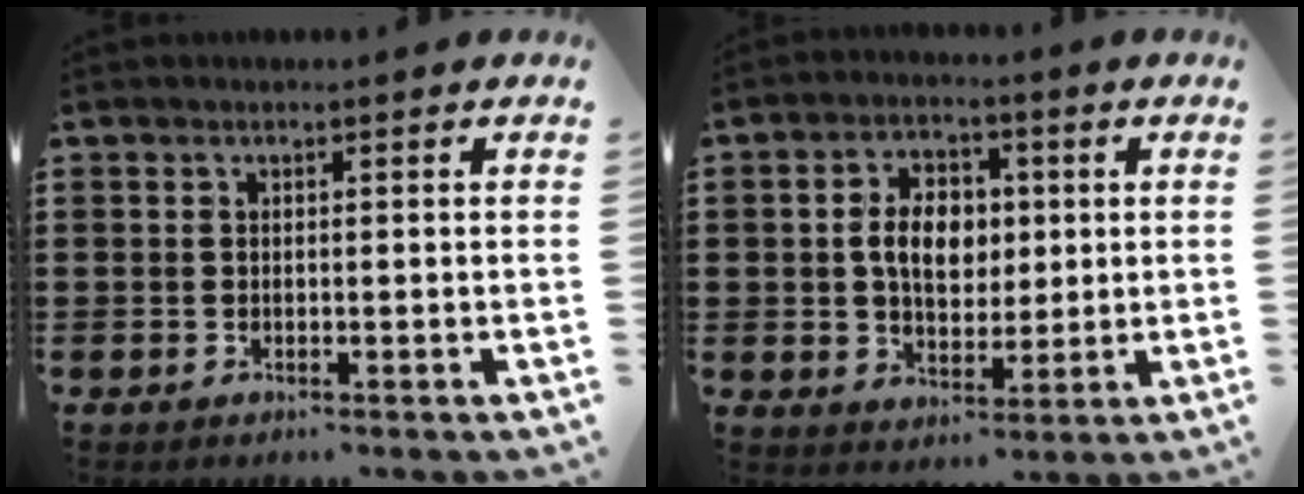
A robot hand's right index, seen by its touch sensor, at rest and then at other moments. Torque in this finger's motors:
{"motor_torque": [0.65, -0.24, 0.44, 0.10]}